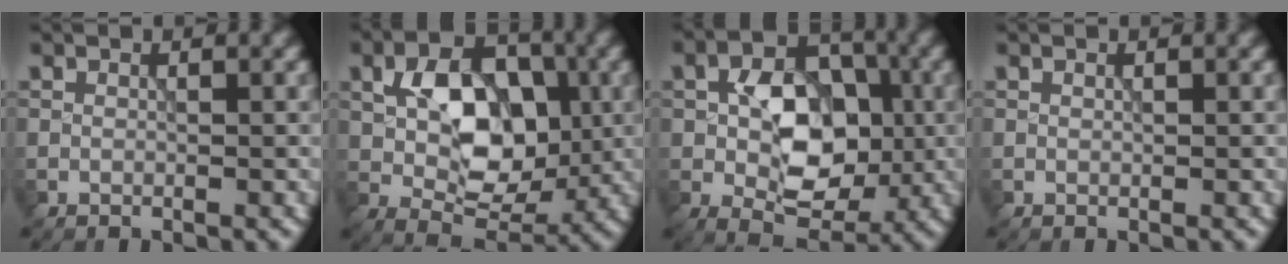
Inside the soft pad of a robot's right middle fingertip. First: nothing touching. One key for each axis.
{"total": 8.6, "fx": 0.5, "fy": 5.5, "fz": 6.5, "tx": -0.111, "ty": -0.002, "tz": 0.011}
{"total": 8.2, "fx": -0.7, "fy": 5.3, "fz": 6.2, "tx": -0.093, "ty": 0.005, "tz": -0.013}
{"total": 0.0}